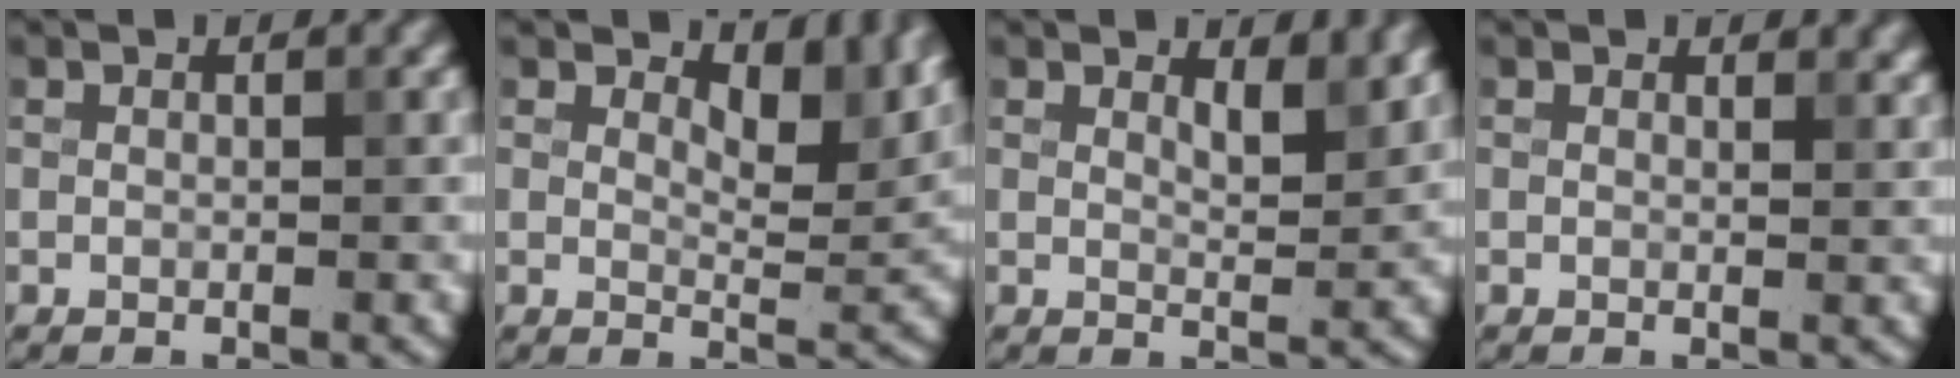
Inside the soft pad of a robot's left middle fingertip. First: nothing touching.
{"total": 5.9, "force": [3.9, 2.4, 3.7], "torque": [-0.048, -0.005, 0.050]}
{"total": 2.5, "force": [1.7, 0.7, 1.6], "torque": [-0.023, -0.007, 0.028]}
{"total": 1.1, "force": [0.9, 0.4, 0.4], "torque": [-0.004, -0.001, 0.014]}